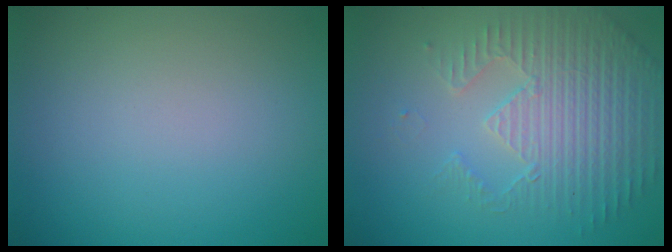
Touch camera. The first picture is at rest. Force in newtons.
{"total": 4.2, "press": 4.1, "slide": 0.9}